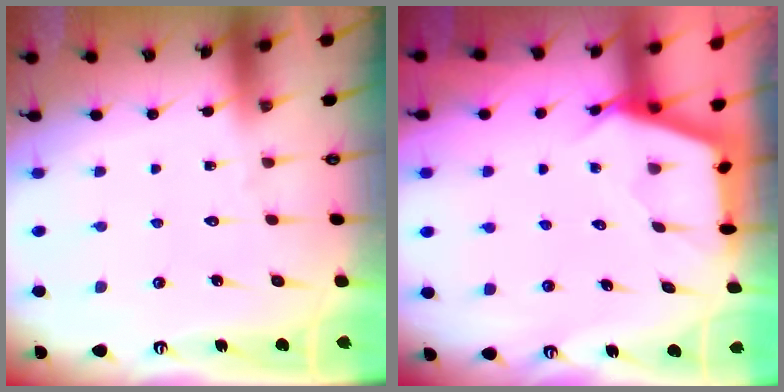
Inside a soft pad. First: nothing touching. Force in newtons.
{"total": 2.7, "press": 2.7, "slide": 0.4}